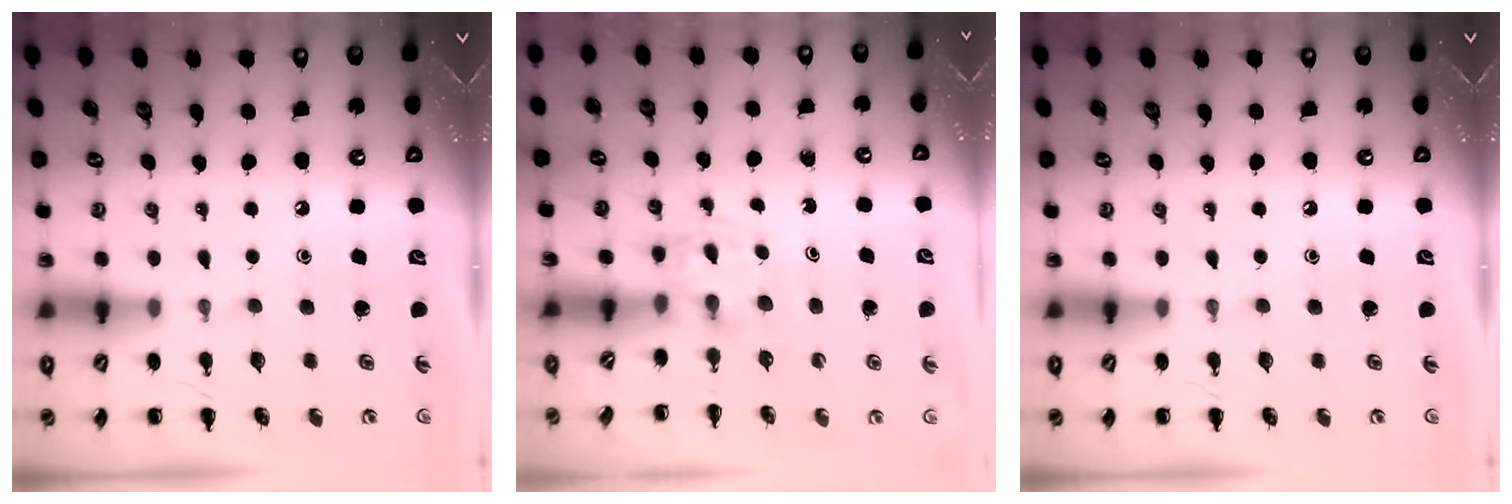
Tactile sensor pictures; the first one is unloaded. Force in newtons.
{"total": 2.8, "press": 2.6, "slide": 1.1}
{"total": 0.0}